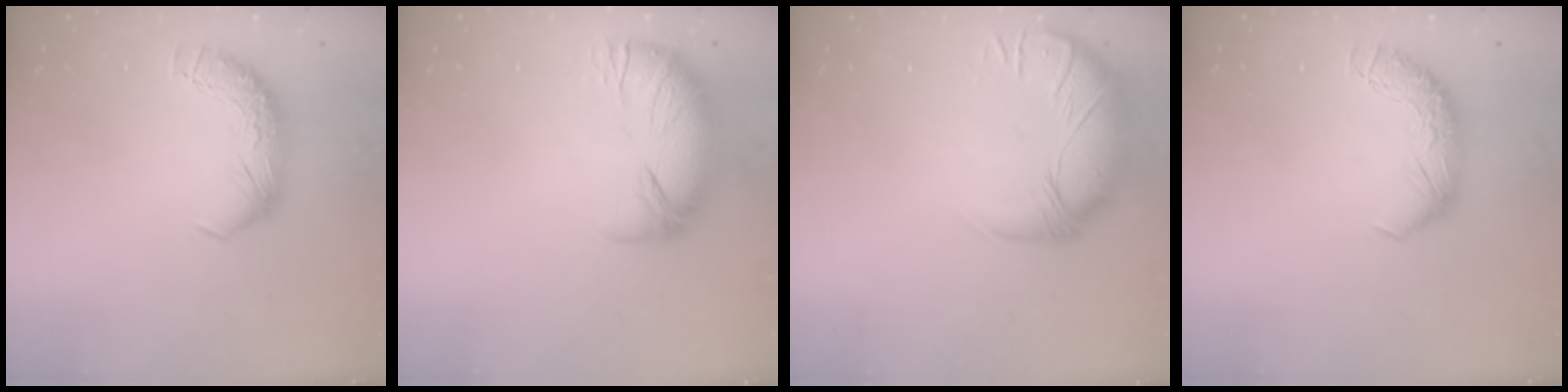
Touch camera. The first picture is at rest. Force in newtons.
{"total": 3.1, "press": 2.1, "slide": 2.3}
{"total": 3.4, "press": 1.1, "slide": 3.2}
{"total": 0.0}